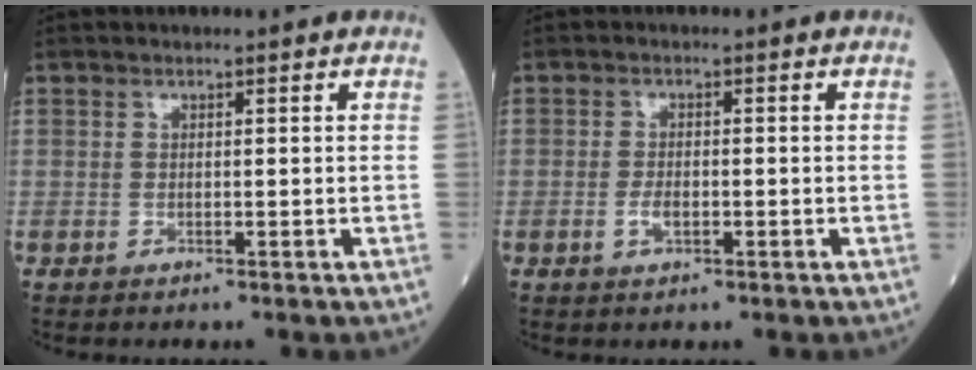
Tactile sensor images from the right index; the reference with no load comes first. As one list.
[{"total": 2.1, "force": [-0.7, 0.9, 1.7], "torque": [-0.035, 0.001, -0.012]}]